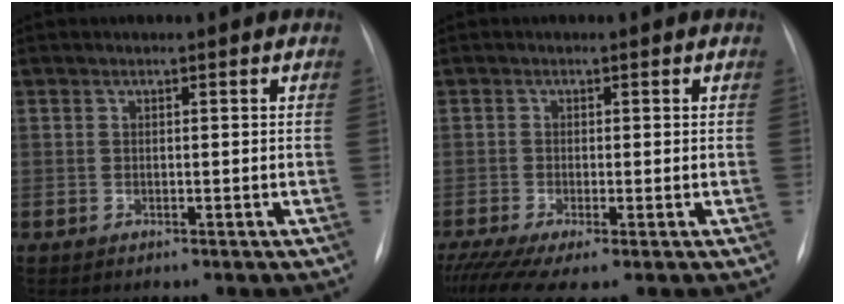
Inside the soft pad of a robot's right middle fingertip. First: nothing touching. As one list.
[{"total": 6.0, "force": [-3.9, 1.1, 4.5], "torque": [-0.077, -0.015, -0.068]}]